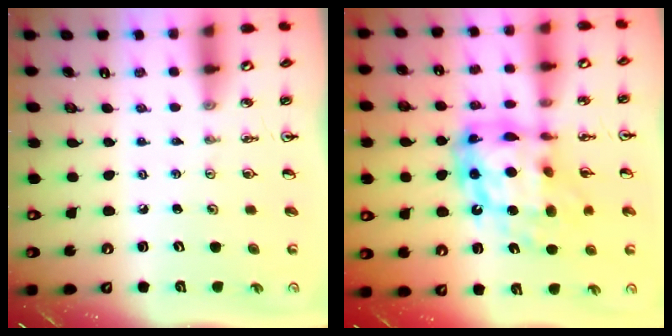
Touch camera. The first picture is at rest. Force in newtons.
{"total": 17.5, "press": 17.4, "slide": 1.7}